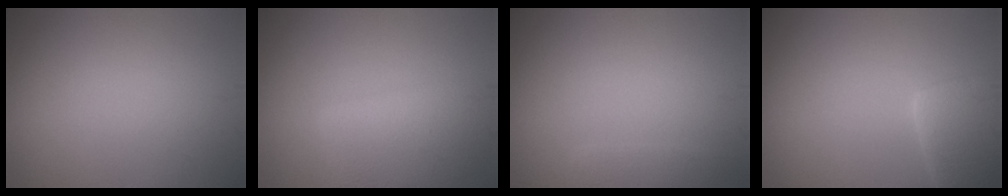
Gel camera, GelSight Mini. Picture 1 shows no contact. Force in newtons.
{"total": 4.6, "press": 4.6, "slide": 0.3}
{"total": 1.4, "press": 1.4, "slide": 0.1}
{"total": 5.2, "press": 5.2, "slide": 0.4}